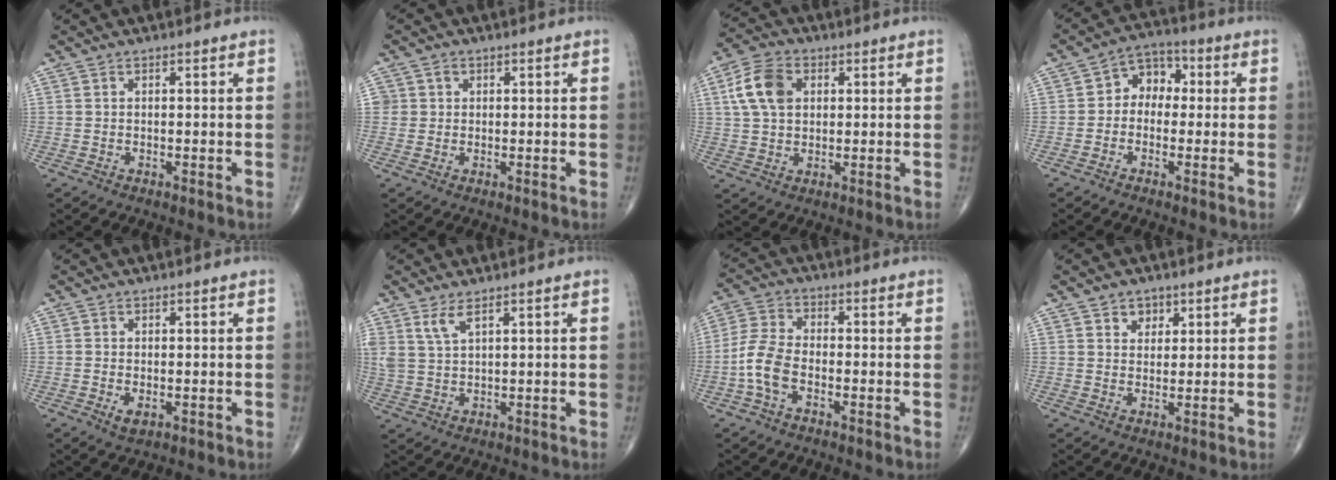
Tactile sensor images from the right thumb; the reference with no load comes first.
{"total": 2.1, "force": [0.5, 2.1, 0.3], "torque": [0.009, 0.001, 0.006]}
{"total": 9.1, "force": [2.3, 6.2, 6.2], "torque": [-0.113, 0.008, 0.040]}
{"total": 6.8, "force": [0.1, 5.3, 4.2], "torque": [-0.032, 0.028, -0.015]}
{"total": 2.1, "force": [-0.6, 1.2, 1.7], "torque": [-0.030, -0.004, -0.009]}
{"total": 3.0, "force": [2.0, 0.7, 2.1], "torque": [-0.052, -0.010, 0.049]}
{"total": 7.4, "force": [-2.4, 4.2, 5.6], "torque": [-0.121, 0.022, -0.056]}
{"total": 3.2, "force": [1.8, 2.4, 1.1], "torque": [0.004, -0.010, 0.027]}